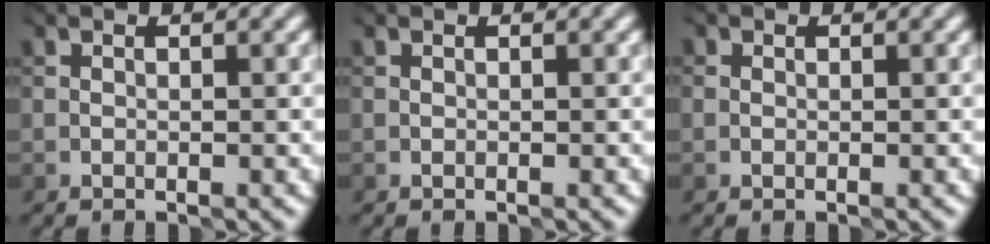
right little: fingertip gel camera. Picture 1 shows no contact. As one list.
[{"total": 0.0}, {"total": 0.0}]